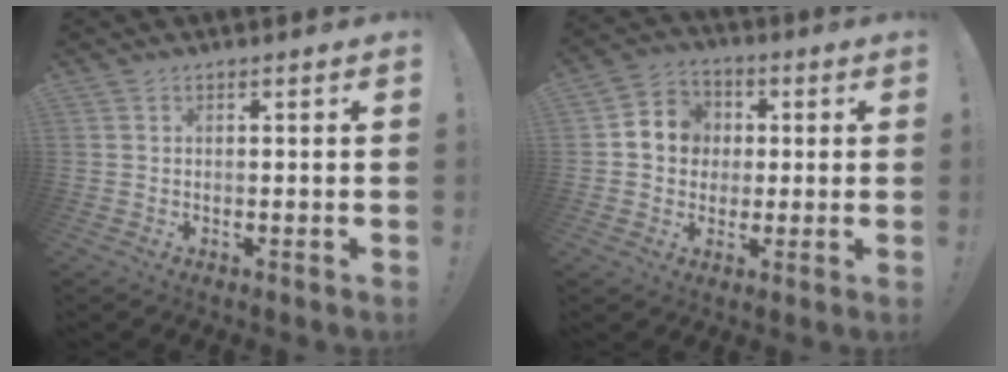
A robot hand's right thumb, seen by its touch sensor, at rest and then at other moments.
{"total": 9.0, "force": [0.6, 8.4, 3.0], "torque": [-0.040, 0.009, 0.020]}